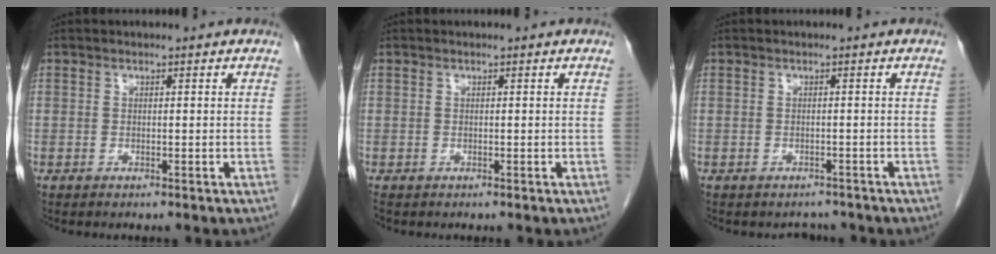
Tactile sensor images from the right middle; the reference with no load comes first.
{"total": 0.6, "force": [-0.5, 0.3, 0.2], "torque": [-0.005, 0.001, -0.007]}
{"total": 2.4, "force": [-2.1, 1.1, -0.1], "torque": [0.000, 0.001, -0.030]}